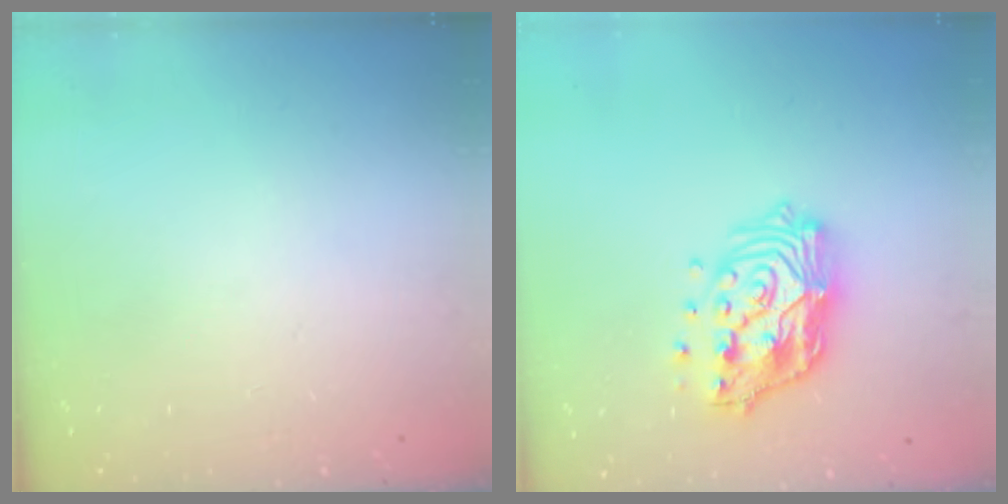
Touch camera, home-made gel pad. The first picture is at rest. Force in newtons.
{"total": 15.3, "press": 15.3, "slide": 1.2}